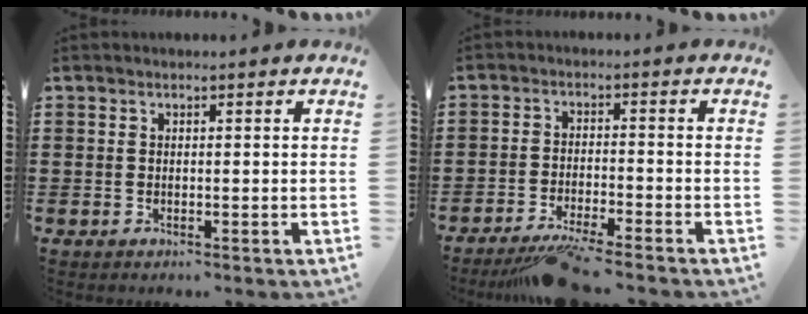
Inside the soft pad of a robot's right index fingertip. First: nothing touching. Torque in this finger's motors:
{"motor_torque": [1.21, -0.92, 0.35, 0.10]}